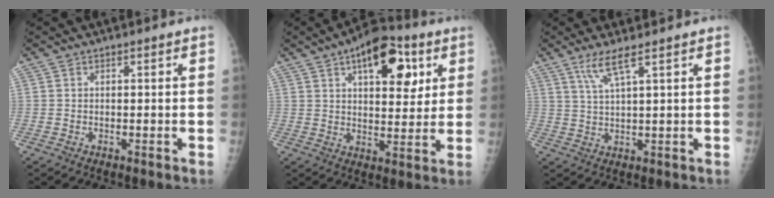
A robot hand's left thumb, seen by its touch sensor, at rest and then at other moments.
{"total": 15.5, "force": [6.6, 7.7, 11.7], "torque": [-0.119, -0.010, 0.093]}
{"total": 4.6, "force": [2.8, 0.1, 3.6], "torque": [-0.081, -0.012, 0.065]}